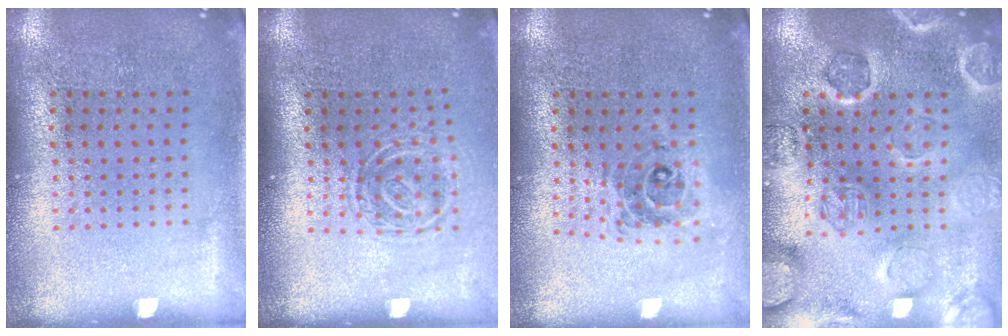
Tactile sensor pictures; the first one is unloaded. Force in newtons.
{"total": 1.7, "press": 1.2, "slide": 1.1}
{"total": 0.7, "press": 0.7, "slide": 0.1}
{"total": 2.6, "press": 2.6, "slide": 0.2}